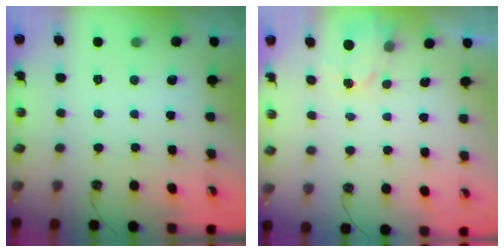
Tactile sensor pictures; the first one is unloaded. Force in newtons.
{"total": 2.1, "press": 2.1, "slide": 0.4}